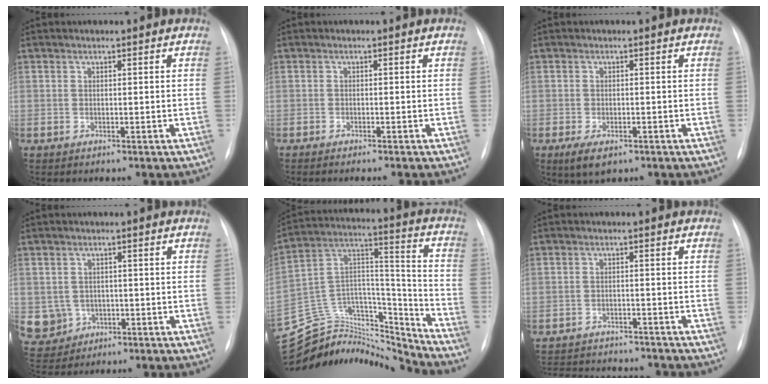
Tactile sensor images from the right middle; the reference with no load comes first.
{"total": 2.5, "force": [-2.1, -0.2, 1.3], "torque": [-0.014, -0.001, -0.025]}
{"total": 3.9, "force": [-2.3, 1.6, 2.8], "torque": [-0.053, -0.008, -0.031]}
{"total": 5.6, "force": [-1.1, 5.4, 0.9], "torque": [-0.024, 0.006, -0.009]}
{"total": 25.3, "force": [-24.3, 4.9, 5.0], "torque": [-0.141, 0.045, -0.397]}
{"total": 13.7, "force": [-12.6, 3.2, 4.1], "torque": [-0.090, 0.000, -0.168]}